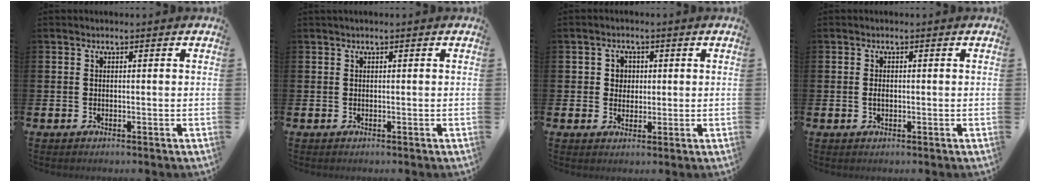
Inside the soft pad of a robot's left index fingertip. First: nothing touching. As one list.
[{"total": 0.0}, {"total": 2.8, "force": [0.9, 2.6, 0.6], "torque": [0.002, 0.003, 0.007]}, {"total": 1.0, "force": [0.0, 0.6, 0.8], "torque": [-0.008, 0.001, -0.004]}]